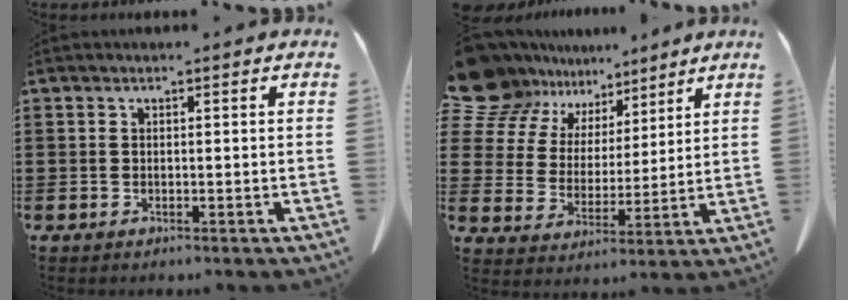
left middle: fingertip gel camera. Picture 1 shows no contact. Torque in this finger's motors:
{"motor_torque": [0.98, -0.56, 0.17, 0.09]}